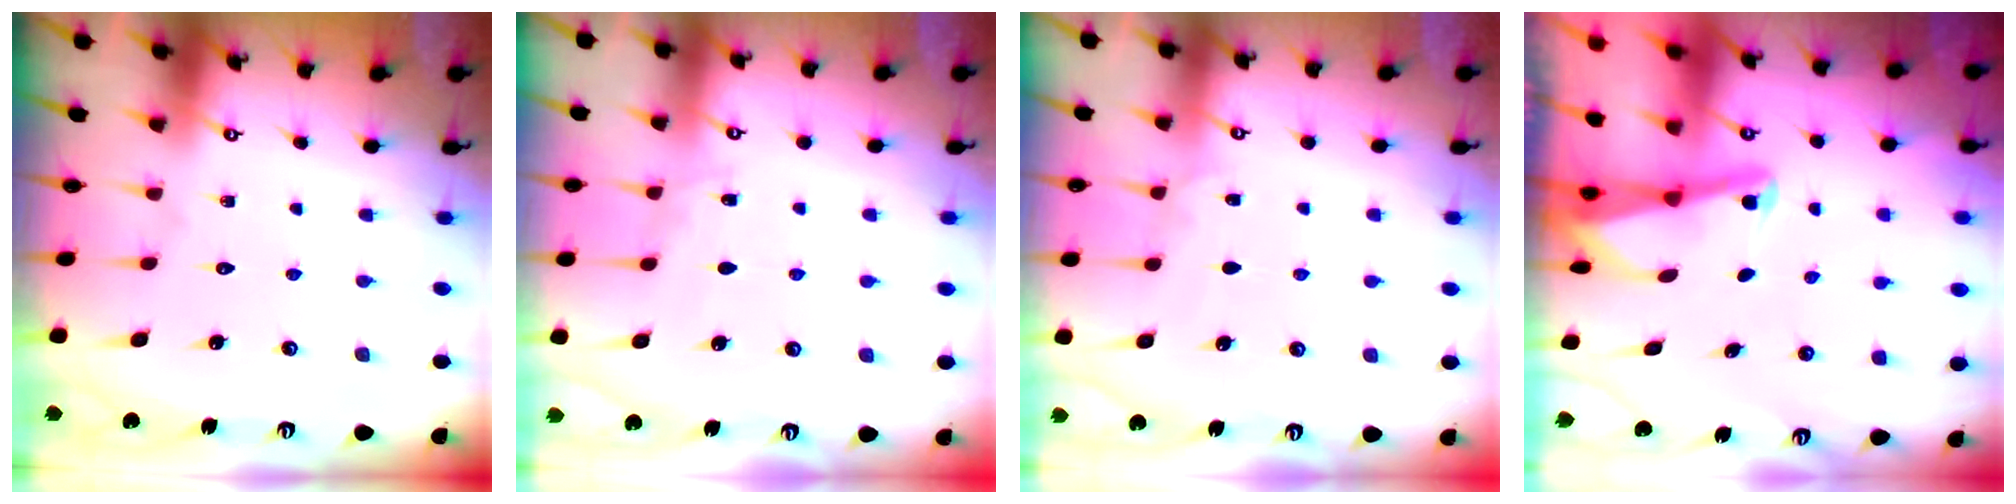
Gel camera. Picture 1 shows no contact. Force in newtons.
{"total": 2.8, "press": 2.7, "slide": 0.4}
{"total": 3.0, "press": 3.0, "slide": 0.3}
{"total": 2.2, "press": 2.2, "slide": 0.3}